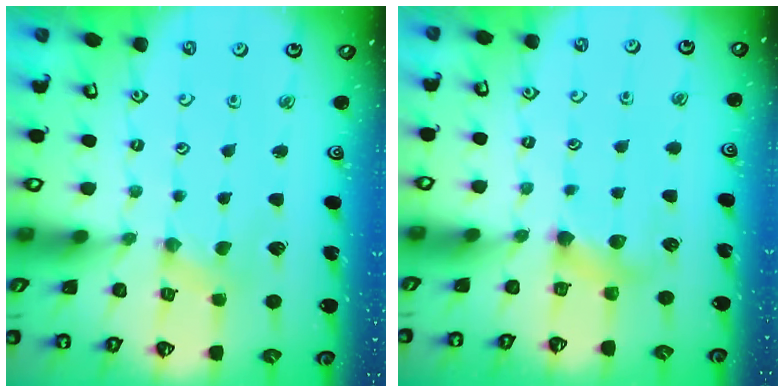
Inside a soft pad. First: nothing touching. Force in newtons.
{"total": 4.9, "press": 4.8, "slide": 0.7}